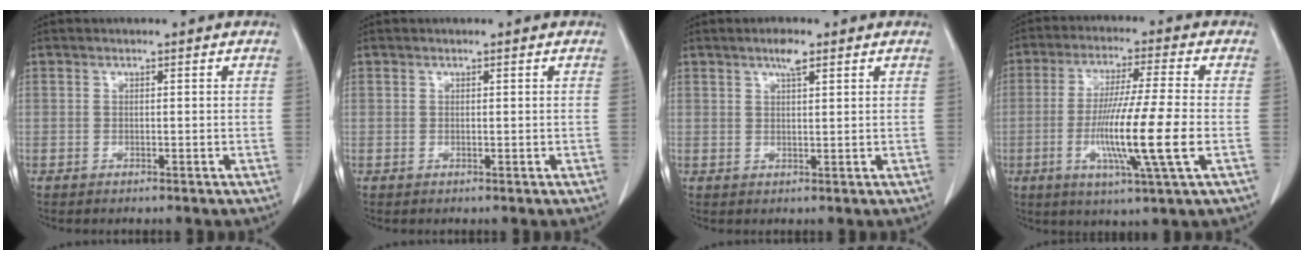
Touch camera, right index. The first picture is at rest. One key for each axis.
{"total": 0.0}
{"total": 2.6, "fx": 1.7, "fy": 0.5, "fz": 2.0, "tx": -0.037, "ty": 0.003, "tz": 0.028}
{"total": 13.0, "fx": -2.8, "fy": -0.9, "fz": 12.6, "tx": -0.240, "ty": -0.020, "tz": -0.057}